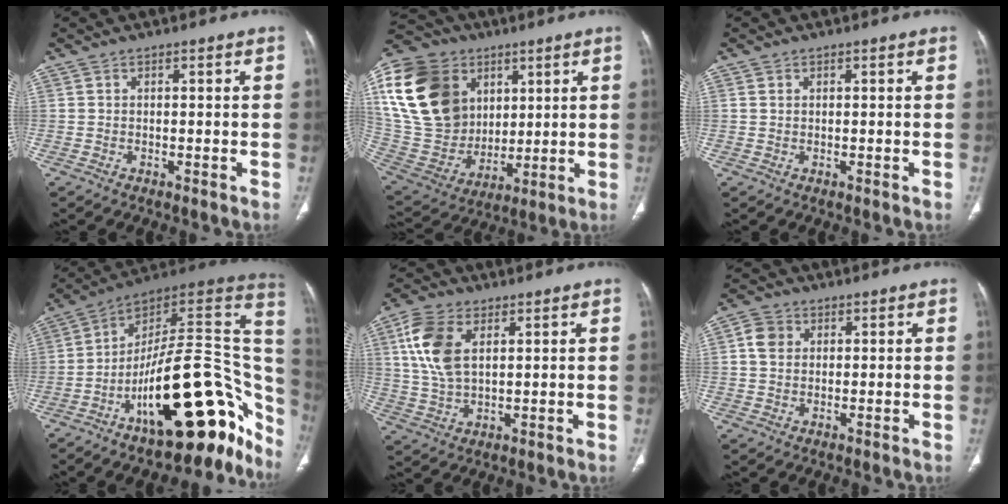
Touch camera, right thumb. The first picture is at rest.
{"total": 26.3, "force": [8.5, 20.2, 14.5], "torque": [-0.288, 0.005, 0.167]}
{"total": 0.7, "force": [0.3, 0.6, 0.3], "torque": [-0.004, 0.000, 0.006]}
{"total": 31.5, "force": [-12.9, 12.8, 25.7], "torque": [-0.251, 0.103, -0.191]}
{"total": 10.5, "force": [3.5, 6.0, 7.9], "torque": [-0.166, -0.002, 0.070]}
{"total": 4.4, "force": [1.0, 3.7, 2.2], "torque": [-0.034, 0.006, 0.017]}